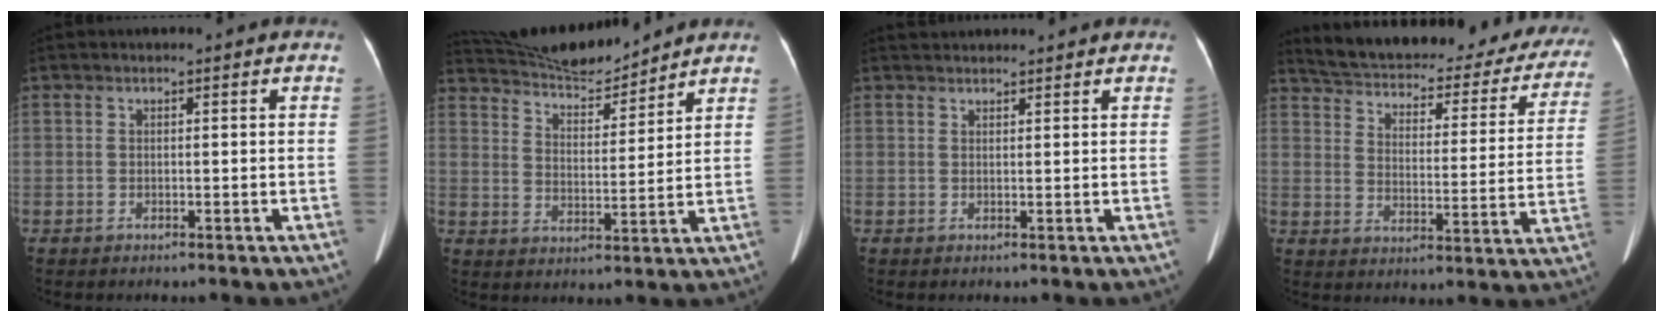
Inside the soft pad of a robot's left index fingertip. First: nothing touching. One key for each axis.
{"total": 11.6, "fx": 11.2, "fy": 0.8, "fz": 2.8, "tx": -0.060, "ty": 0.001, "tz": 0.190}
{"total": 3.9, "fx": 3.8, "fy": 0.6, "fz": 0.8, "tx": -0.015, "ty": 0.035, "tz": 0.055}
{"total": 29.6, "fx": 26.3, "fy": 8.1, "fz": 11.0, "tx": -0.172, "ty": -0.046, "tz": 0.317}